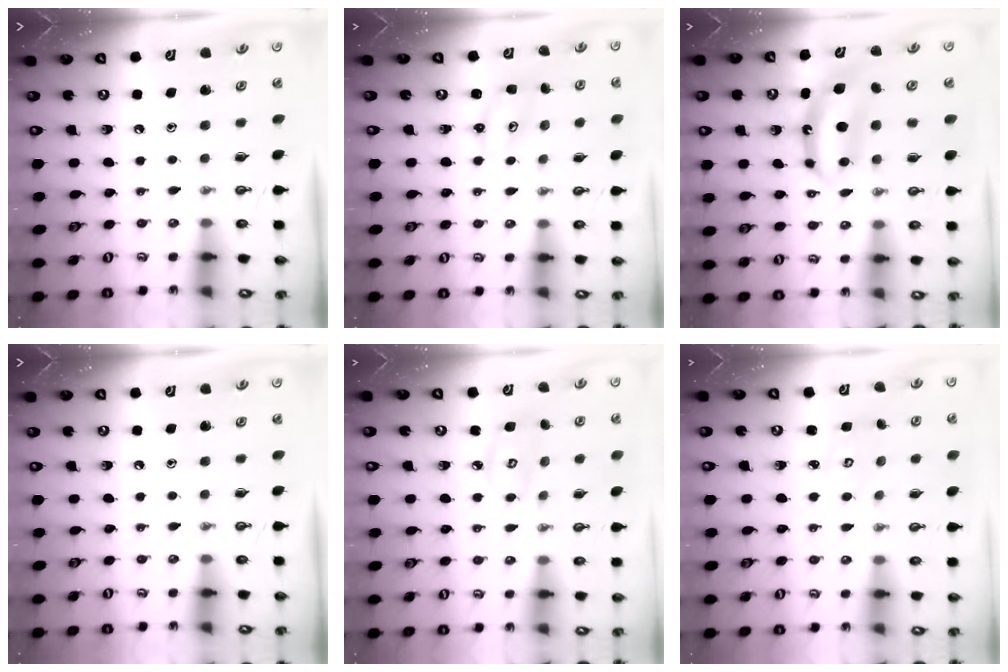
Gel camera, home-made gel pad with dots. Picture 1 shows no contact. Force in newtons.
{"total": 3.2, "press": 3.2, "slide": 0.3}
{"total": 7.7, "press": 7.7, "slide": 0.4}
{"total": 0.0}
{"total": 4.9, "press": 4.9, "slide": 0.3}
{"total": 2.9, "press": 2.9, "slide": 0.3}